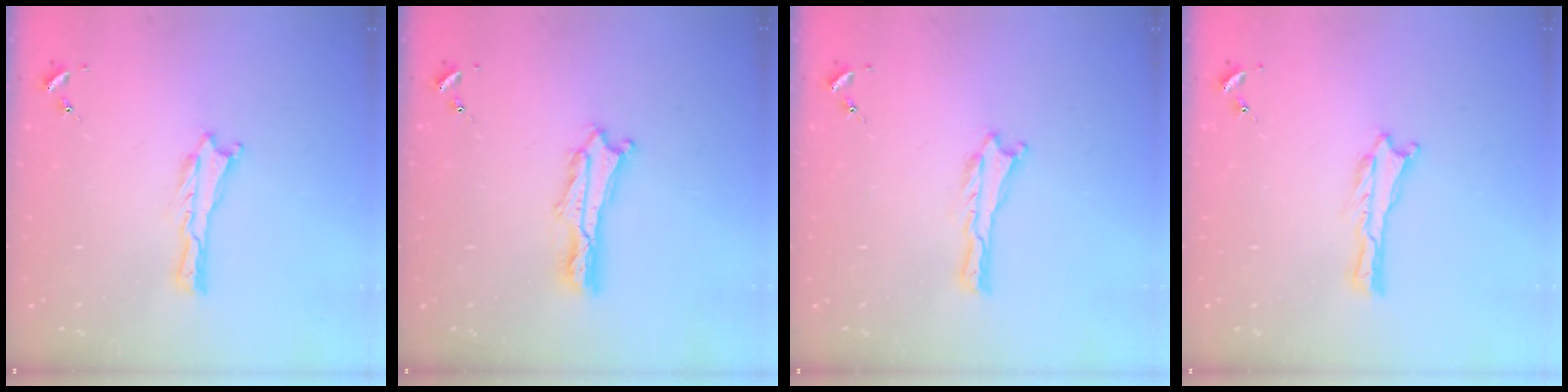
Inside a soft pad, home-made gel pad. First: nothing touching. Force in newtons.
{"total": 2.2, "press": 2.2, "slide": 0.3}
{"total": 0.0}
{"total": 0.0}